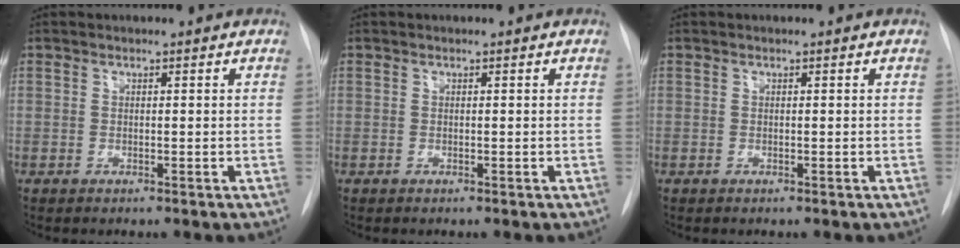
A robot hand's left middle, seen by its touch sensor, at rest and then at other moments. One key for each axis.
{"total": 0.0}
{"total": 0.0}